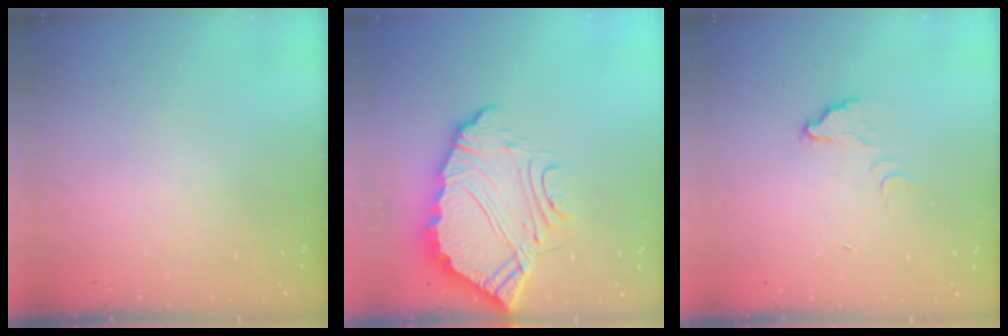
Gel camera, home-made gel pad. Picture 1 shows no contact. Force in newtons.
{"total": 13.6, "press": 13.6, "slide": 1.1}
{"total": 3.7, "press": 3.7, "slide": 0.3}